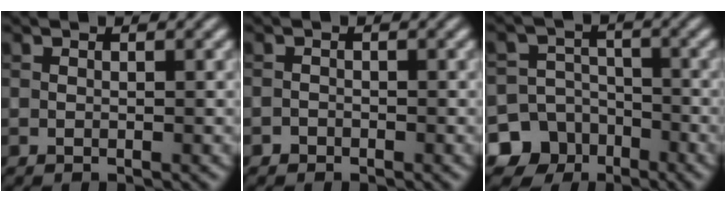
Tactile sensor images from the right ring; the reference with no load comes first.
{"total": 0.7, "force": [-0.5, 0.5, 0.0], "torque": [0.005, 0.000, -0.009]}
{"total": 10.3, "force": [-6.1, 8.2, 1.2], "torque": [-0.017, -0.032, -0.122]}